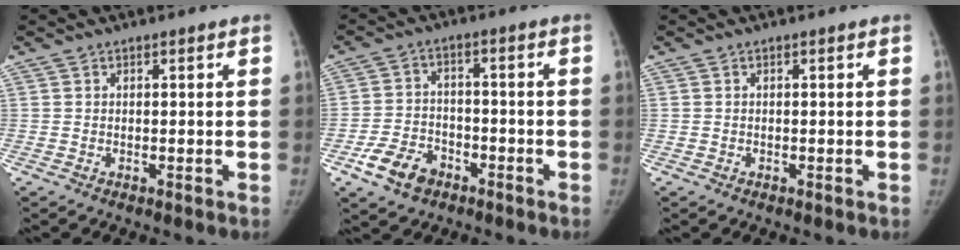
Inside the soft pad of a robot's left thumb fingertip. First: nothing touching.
{"total": 8.1, "force": [-4.7, 5.4, 3.7], "torque": [-0.057, 0.024, -0.082]}
{"total": 0.0}